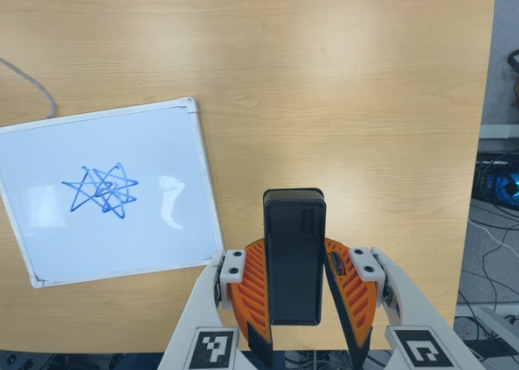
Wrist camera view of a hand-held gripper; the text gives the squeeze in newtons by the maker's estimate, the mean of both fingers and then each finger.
{"total": 5.3, "left": 5.0, "right": 5.5}